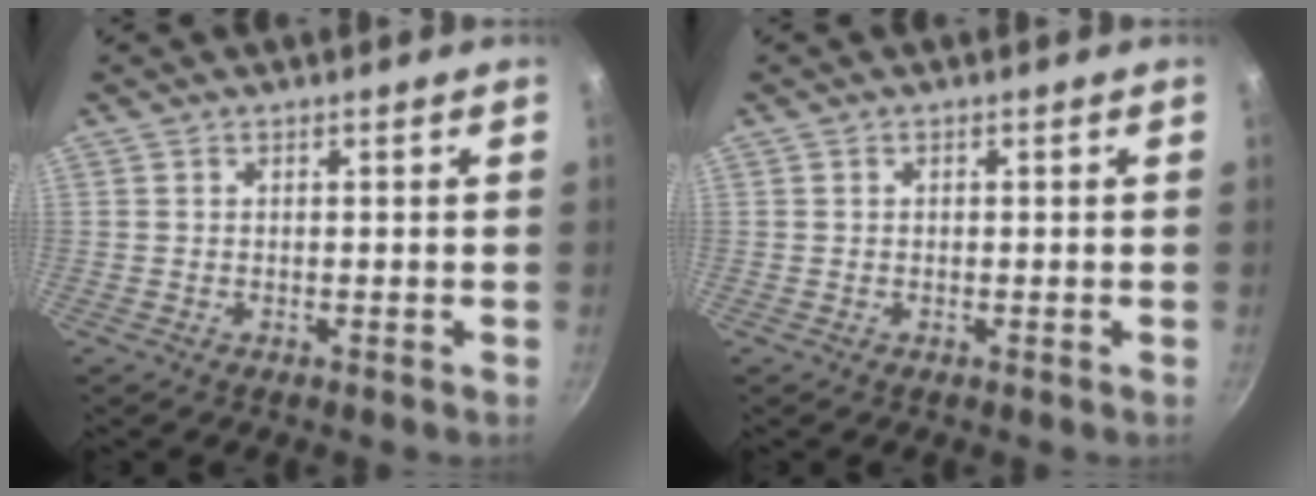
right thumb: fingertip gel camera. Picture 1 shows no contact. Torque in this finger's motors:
{"motor_torque": [-0.54, 0.18, -0.28, 0.45, -0.03]}